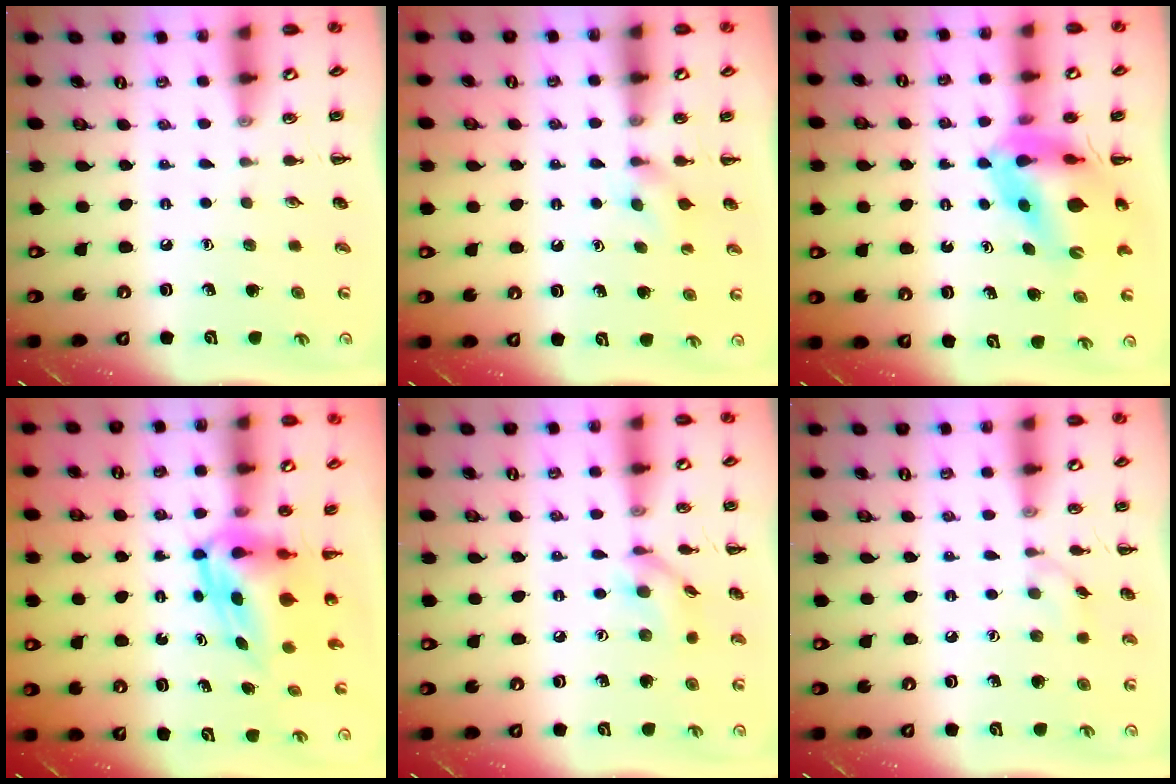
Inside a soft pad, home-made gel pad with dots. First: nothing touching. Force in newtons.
{"total": 3.5, "press": 3.2, "slide": 1.5}
{"total": 11.1, "press": 10.6, "slide": 3.4}
{"total": 5.4, "press": 5.2, "slide": 1.3}
{"total": 7.4, "press": 7.3, "slide": 0.5}
{"total": 3.4, "press": 3.2, "slide": 1.1}